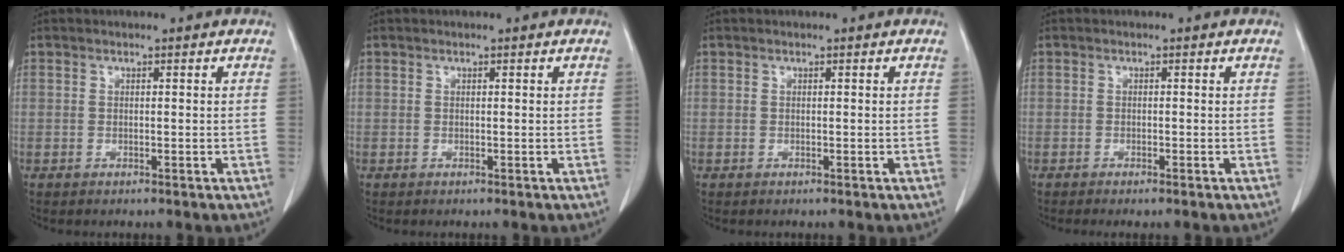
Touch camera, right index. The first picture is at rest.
{"total": 0.0}
{"total": 0.0}
{"total": 1.3, "force": [-1.0, -0.1, 0.8], "torque": [-0.014, -0.003, -0.016]}